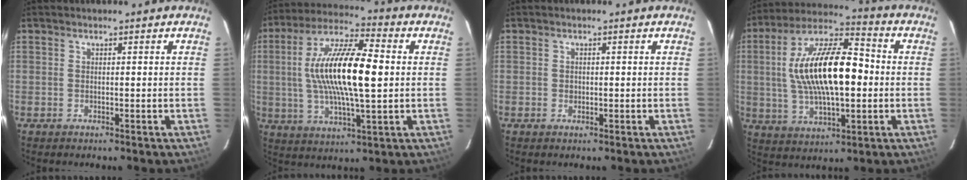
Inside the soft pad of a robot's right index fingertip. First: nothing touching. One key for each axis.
{"total": 17.8, "fx": 1.5, "fy": 4.7, "fz": 17.1, "tx": -0.325, "ty": 0.012, "tz": 0.021}
{"total": 0.9, "fx": -0.1, "fy": 0.9, "fz": 0.3, "tx": -0.004, "ty": 0.001, "tz": -0.002}
{"total": 19.5, "fx": 0.6, "fy": 7.9, "fz": 17.8, "tx": -0.334, "ty": 0.016, "tz": 0.010}